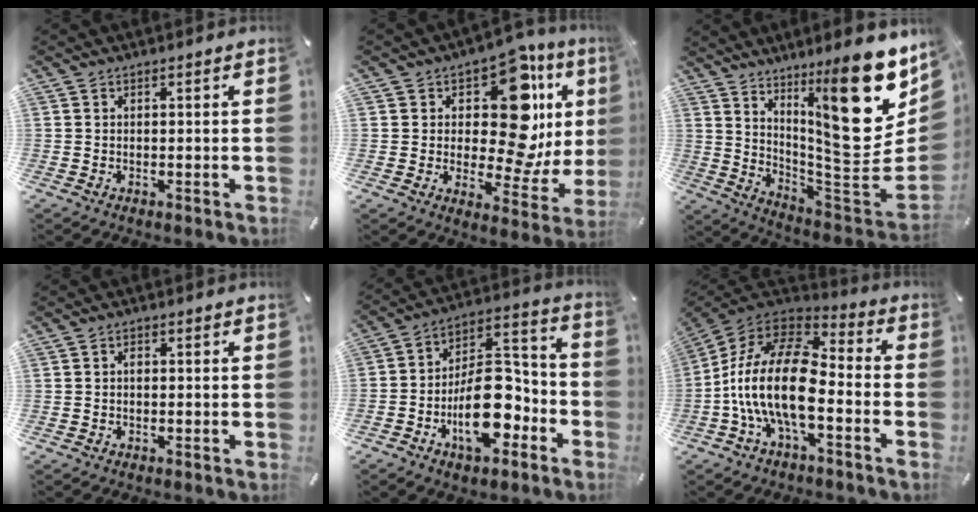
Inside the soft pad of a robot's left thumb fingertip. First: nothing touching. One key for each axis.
{"total": 19.4, "fx": 7.1, "fy": 9.8, "fz": 15.2, "tx": -0.209, "ty": -0.060, "tz": 0.110}
{"total": 28.0, "fx": 12.6, "fy": 9.4, "fz": 23.2, "tx": -0.309, "ty": -0.116, "tz": 0.212}
{"total": 0.7, "fx": -0.1, "fy": 0.5, "fz": 0.5, "tx": -0.011, "ty": 0.002, "tz": -0.002}
{"total": 18.6, "fx": -6.7, "fy": 11.3, "fz": 13.1, "tx": -0.187, "ty": 0.028, "tz": -0.107}
{"total": 20.8, "fx": -5.3, "fy": 10.3, "fz": 17.3, "tx": -0.358, "ty": 0.028, "tz": -0.091}